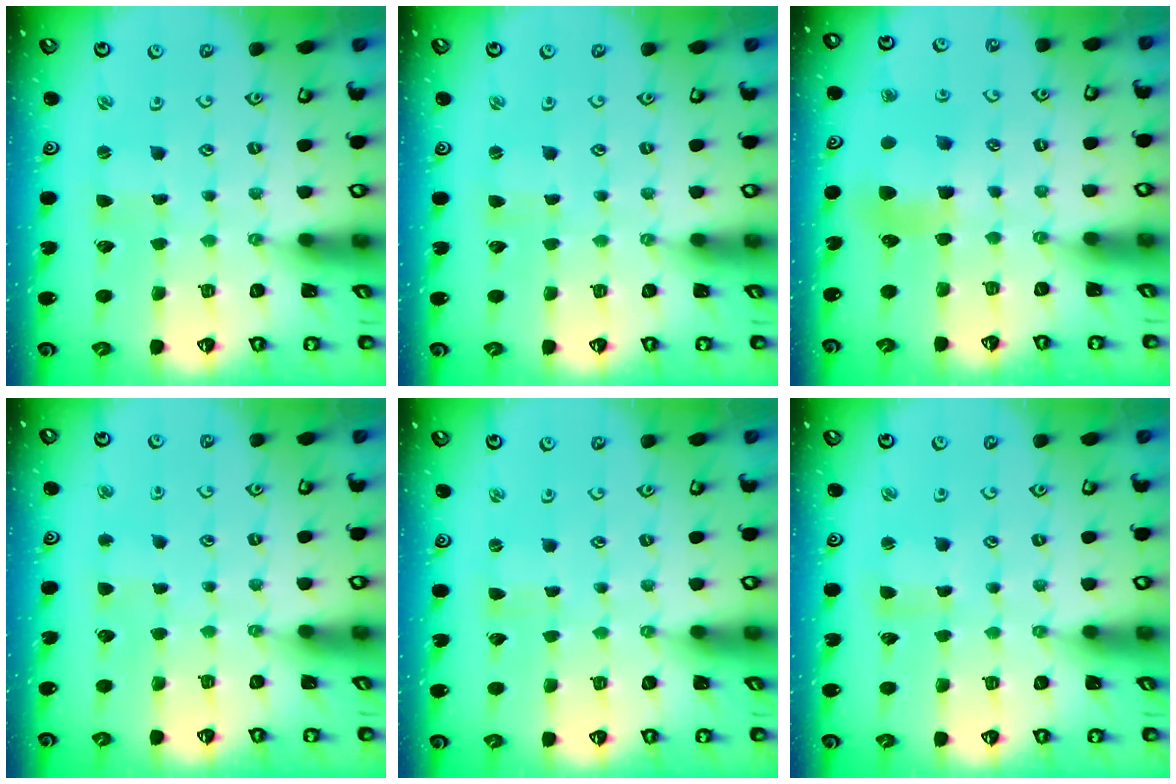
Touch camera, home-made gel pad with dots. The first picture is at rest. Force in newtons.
{"total": 1.0, "press": 1.0, "slide": 0.3}
{"total": 6.7, "press": 6.7, "slide": 0.6}
{"total": 2.9, "press": 2.8, "slide": 0.4}
{"total": 0.0}
{"total": 1.7, "press": 1.7, "slide": 0.3}